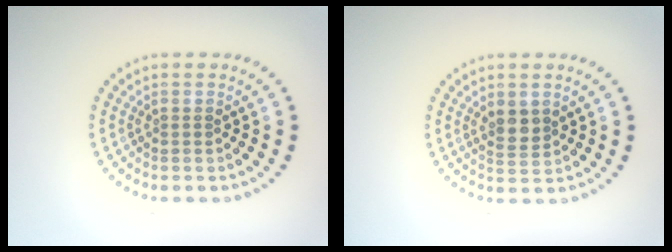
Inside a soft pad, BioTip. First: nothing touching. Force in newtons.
{"total": 1.9, "press": 1.7, "slide": 0.8}